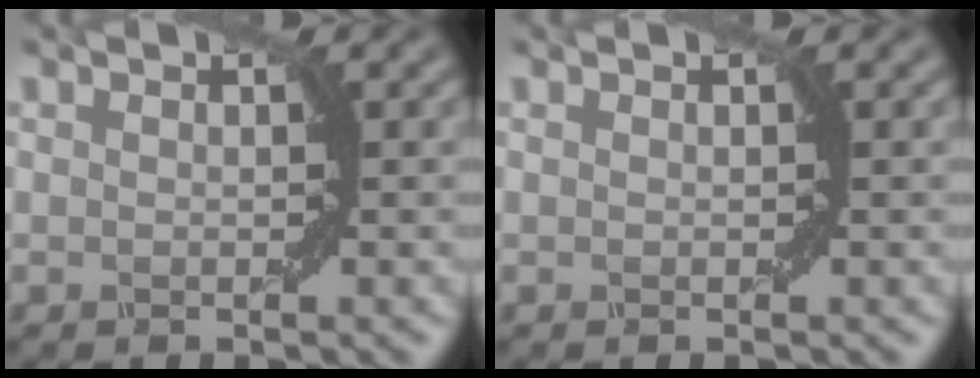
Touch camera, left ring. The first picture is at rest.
{"total": 0.0}